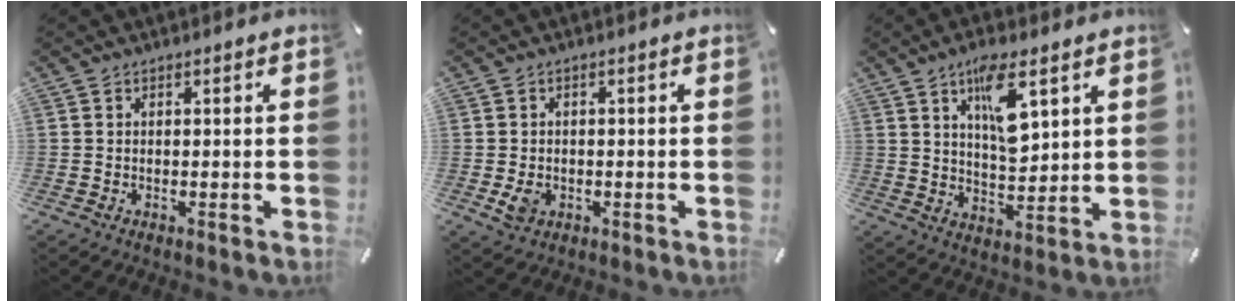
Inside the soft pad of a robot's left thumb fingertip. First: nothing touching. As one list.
[{"total": 3.6, "force": [-0.8, 3.0, 1.9], "torque": [-0.037, -0.002, -0.017]}, {"total": 11.2, "force": [5.6, 4.4, 8.6], "torque": [-0.137, -0.018, 0.094]}]